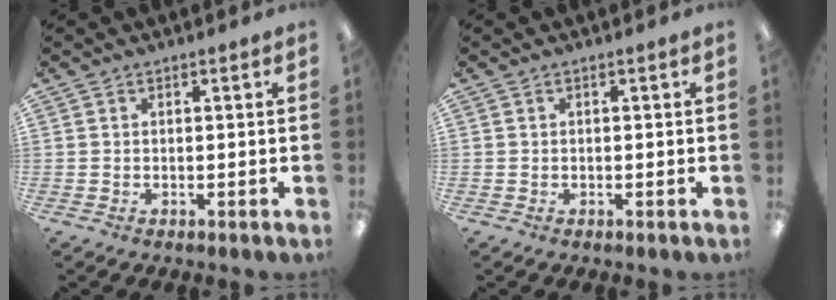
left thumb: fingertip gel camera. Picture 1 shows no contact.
{"total": 0.0}